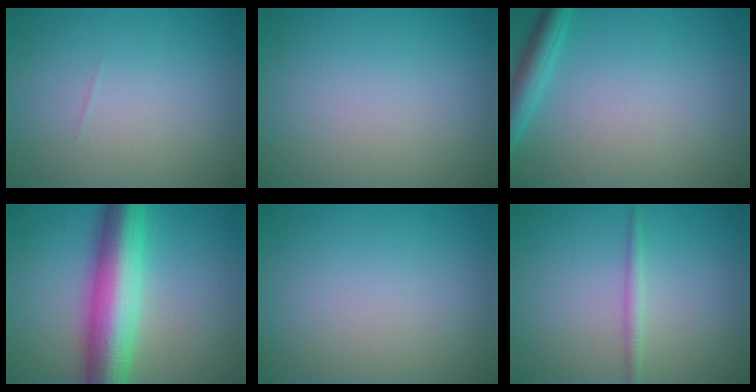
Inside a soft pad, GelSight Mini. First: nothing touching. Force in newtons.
{"total": 0.0}
{"total": 3.0, "press": 2.9, "slide": 0.2}
{"total": 9.9, "press": 9.9, "slide": 0.1}
{"total": 0.0}
{"total": 1.3, "press": 1.3, "slide": 0.1}